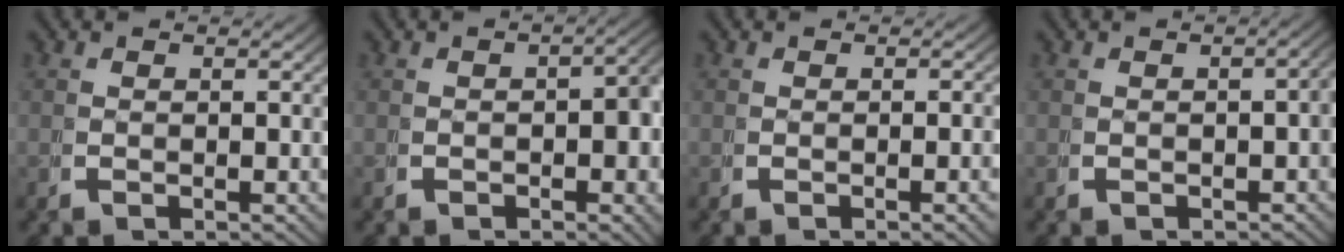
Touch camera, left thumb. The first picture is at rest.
{"total": 3.5, "force": [-0.5, 1.9, 2.9], "torque": [-0.029, -0.005, -0.006]}
{"total": 1.1, "force": [-0.3, 0.0, 1.1], "torque": [-0.018, 0.006, -0.006]}
{"total": 2.0, "force": [-0.9, 0.7, 1.6], "torque": [-0.019, -0.003, -0.013]}